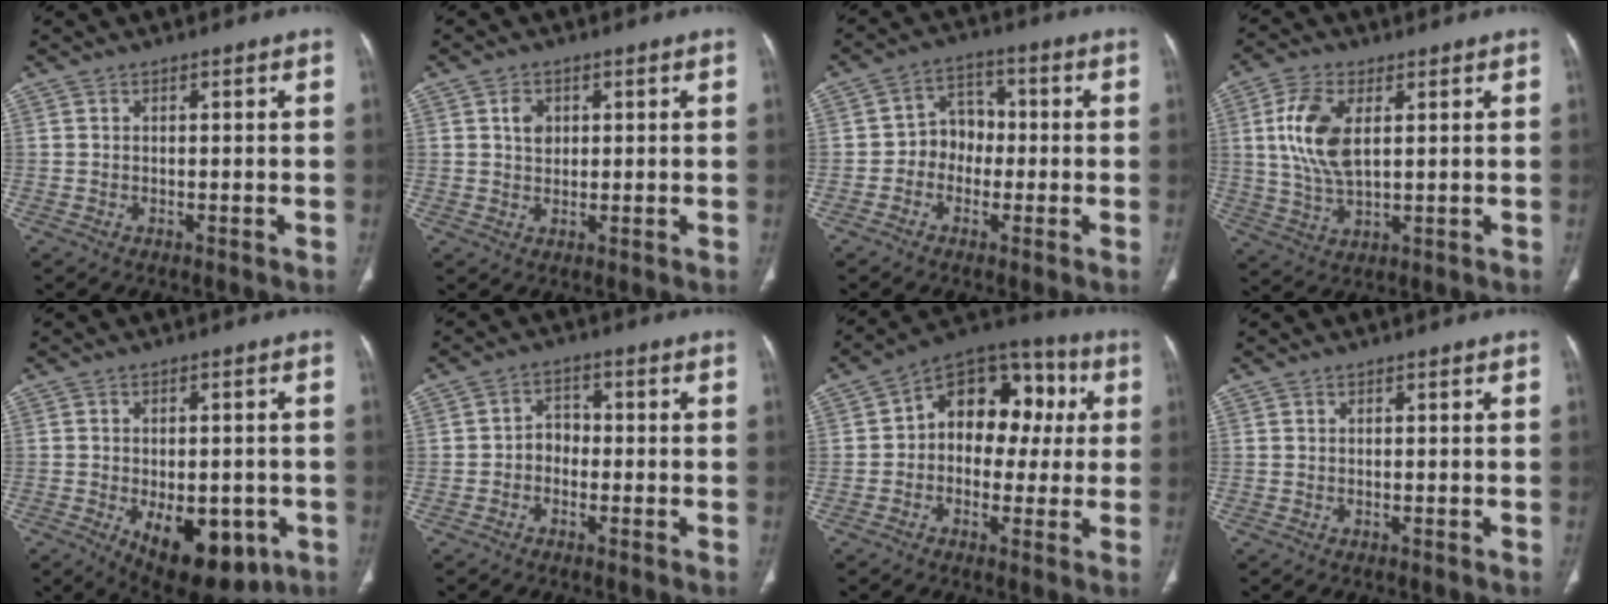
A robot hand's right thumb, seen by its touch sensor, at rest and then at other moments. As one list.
[{"total": 3.2, "force": [1.0, 2.5, 1.8], "torque": [-0.018, -0.003, 0.017]}, {"total": 6.5, "force": [-1.3, 5.5, 3.2], "torque": [-0.016, 0.028, -0.036]}, {"total": 10.8, "force": [2.6, 5.4, 8.9], "torque": [-0.189, -0.007, 0.053]}, {"total": 14.9, "force": [-5.2, 8.0, 11.4], "torque": [-0.149, 0.000, -0.055]}, {"total": 3.5, "force": [-1.1, 2.8, 1.8], "torque": [-0.011, 0.020, -0.028]}, {"total": 15.5, "force": [1.8, 10.9, 10.8], "torque": [-0.095, 0.045, 0.012]}, {"total": 0.0}]